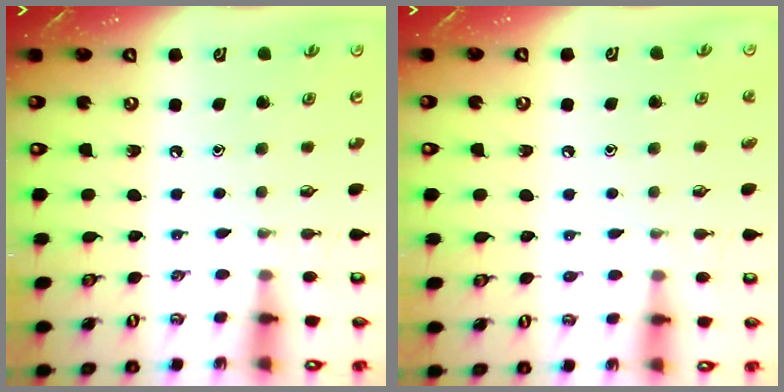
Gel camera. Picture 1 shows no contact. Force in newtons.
{"total": 3.4, "press": 3.4, "slide": 0.3}